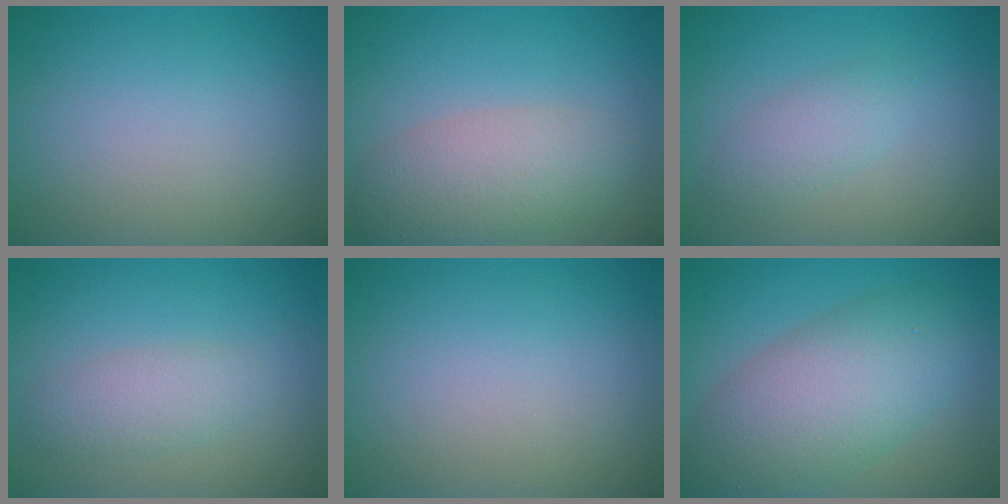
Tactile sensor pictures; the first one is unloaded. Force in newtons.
{"total": 5.0, "press": 5.0, "slide": 0.2}
{"total": 2.2, "press": 2.2, "slide": 0.1}
{"total": 2.5, "press": 2.5, "slide": 0.1}
{"total": 0.0}
{"total": 8.6, "press": 8.6, "slide": 0.6}